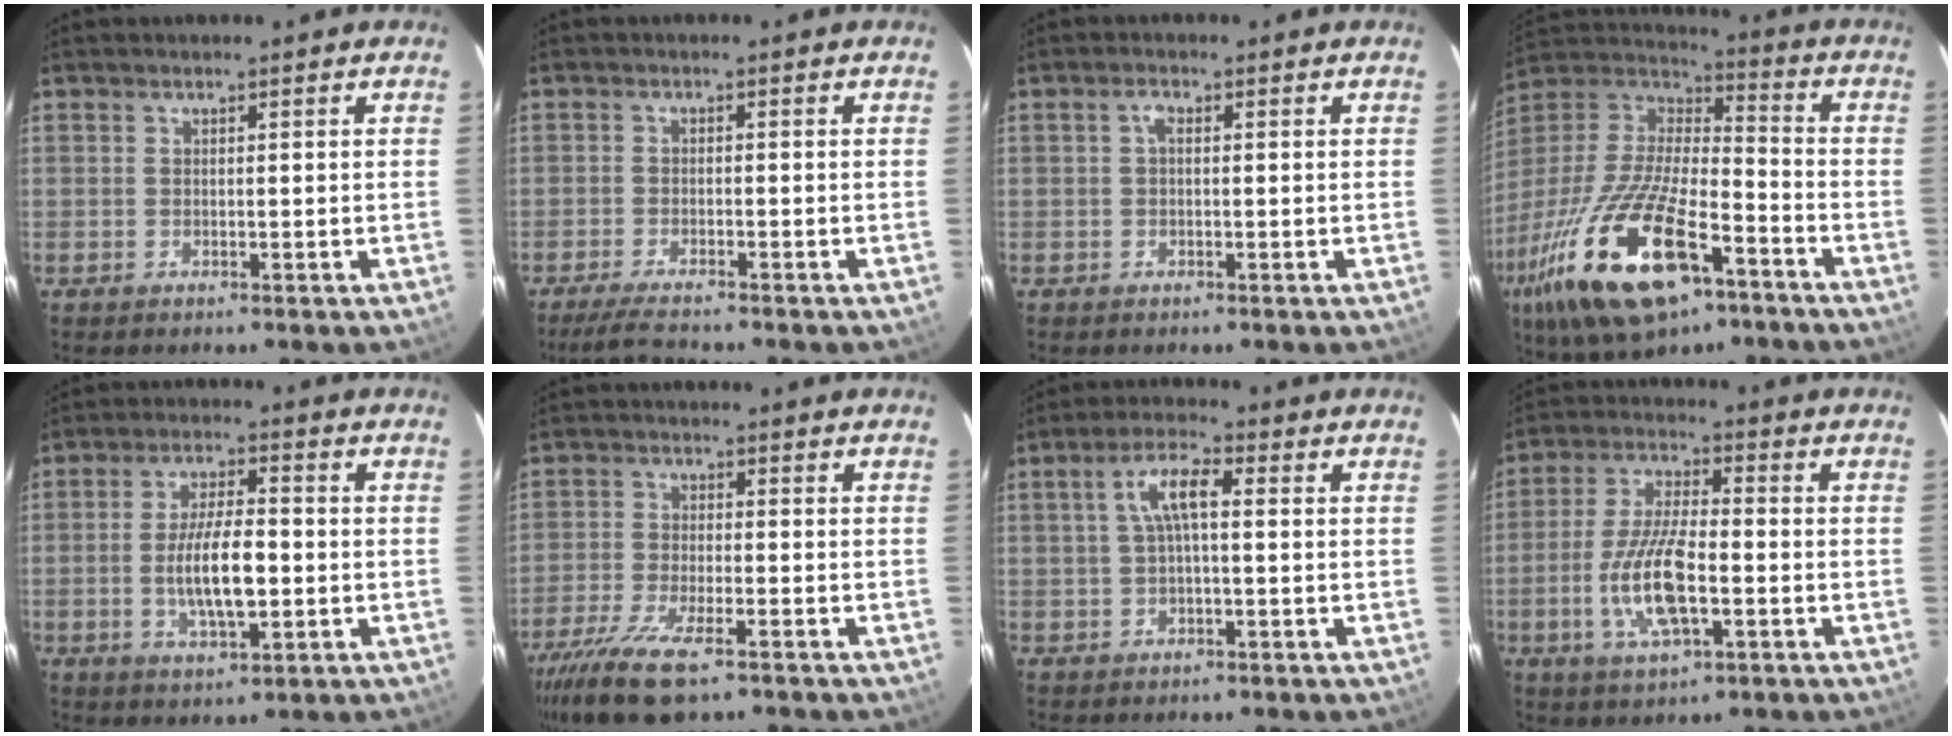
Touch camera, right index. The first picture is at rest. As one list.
[{"total": 4.8, "force": [-4.3, 0.0, 2.1], "torque": [-0.061, -0.012, -0.078]}, {"total": 1.2, "force": [0.1, 0.6, 1.0], "torque": [-0.020, 0.007, -0.002]}, {"total": 27.5, "force": [-14.4, 10.7, 20.9], "torque": [-0.427, -0.052, -0.253]}, {"total": 9.8, "force": [-1.6, 3.4, 9.1], "torque": [-0.176, -0.004, -0.025]}, {"total": 11.1, "force": [-7.8, 2.8, 7.3], "torque": [-0.172, -0.036, -0.150]}, {"total": 5.6, "force": [0.5, 1.7, 5.3], "torque": [-0.103, 0.016, 0.011]}, {"total": 12.2, "force": [-3.4, 3.9, 11.0], "torque": [-0.227, -0.003, -0.066]}]